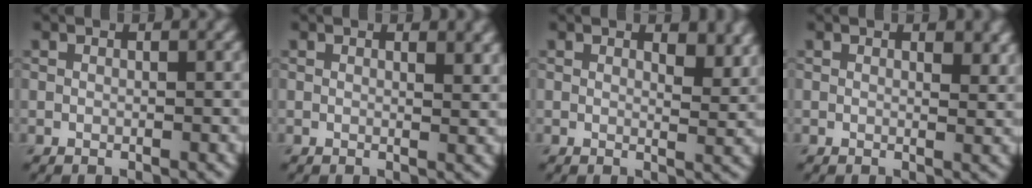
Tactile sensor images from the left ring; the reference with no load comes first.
{"total": 1.7, "force": [1.0, 0.5, 1.2], "torque": [-0.011, -0.003, 0.017]}
{"total": 2.7, "force": [1.7, 1.0, 1.8], "torque": [-0.024, -0.007, 0.028]}
{"total": 1.7, "force": [1.0, 0.6, 1.2], "torque": [-0.012, -0.005, 0.018]}